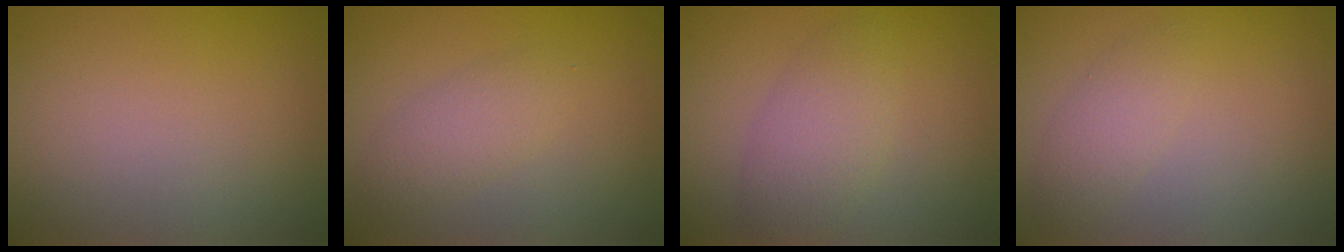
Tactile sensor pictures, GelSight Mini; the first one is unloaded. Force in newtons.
{"total": 2.2, "press": 2.2, "slide": 0.1}
{"total": 3.3, "press": 3.3, "slide": 0.0}
{"total": 1.8, "press": 1.8, "slide": 0.1}